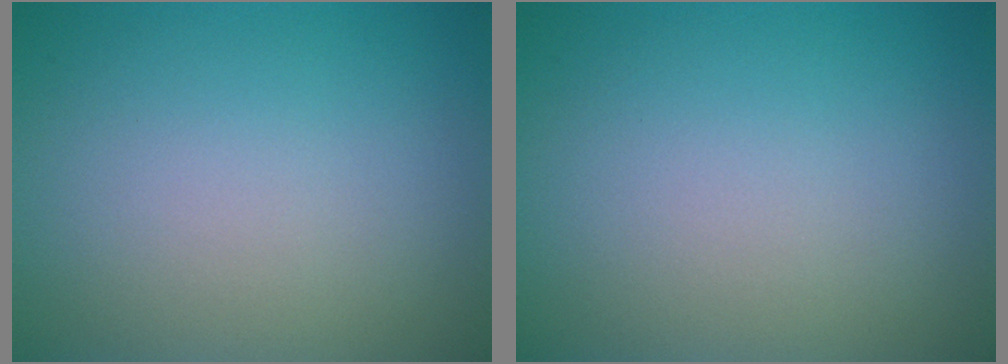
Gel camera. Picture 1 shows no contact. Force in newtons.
{"total": 0.0}